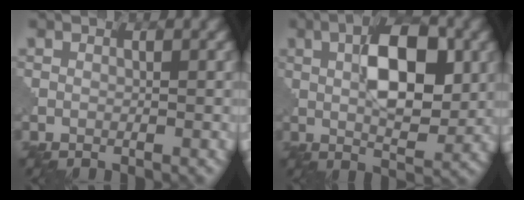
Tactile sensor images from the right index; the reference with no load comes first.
{"total": 8.2, "force": [1.7, 3.6, 7.1], "torque": [-0.107, 0.007, 0.027]}